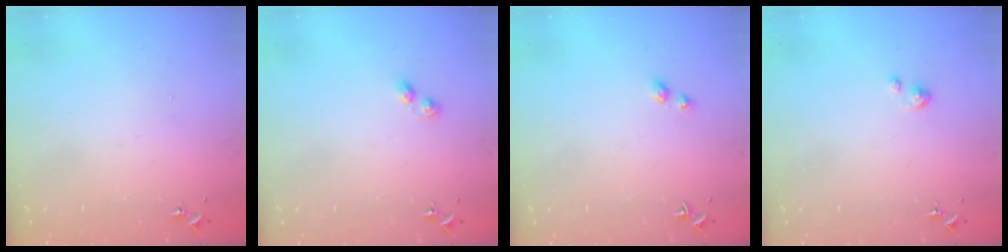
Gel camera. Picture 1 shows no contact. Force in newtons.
{"total": 2.9, "press": 2.8, "slide": 0.5}
{"total": 2.8, "press": 2.8, "slide": 0.2}
{"total": 4.1, "press": 4.1, "slide": 0.2}